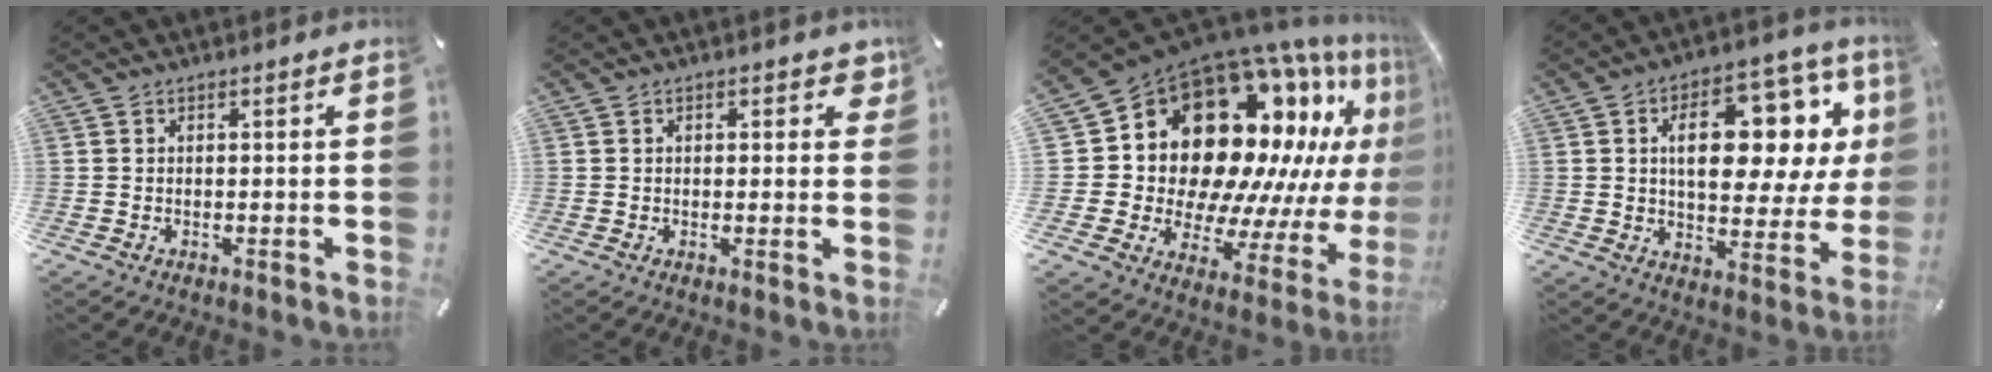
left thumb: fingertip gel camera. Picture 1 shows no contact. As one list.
[{"total": 2.6, "force": [1.1, 1.5, 1.8], "torque": [-0.006, -0.006, 0.010]}, {"total": 24.9, "force": [11.3, 16.4, 14.9], "torque": [-0.226, -0.146, 0.229]}, {"total": 18.5, "force": [6.5, 10.5, 13.9], "torque": [-0.195, -0.030, 0.105]}]